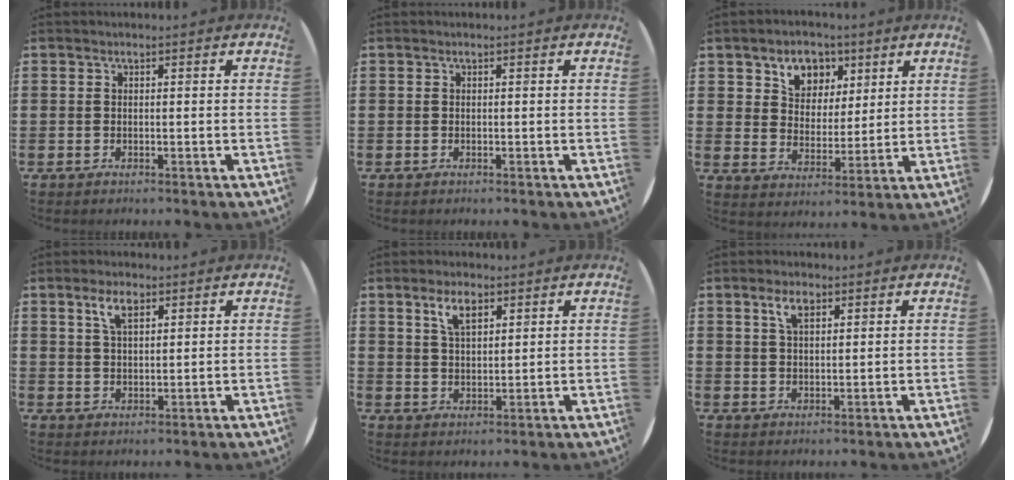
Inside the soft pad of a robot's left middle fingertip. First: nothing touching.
{"total": 0.0}
{"total": 5.9, "force": [3.9, 4.3, 1.1], "torque": [-0.023, -0.002, 0.065]}
{"total": 3.9, "force": [2.4, 1.5, 2.6], "torque": [-0.050, 0.006, 0.040]}
{"total": 4.3, "force": [2.7, 1.8, 2.8], "torque": [-0.054, 0.006, 0.047]}
{"total": 3.0, "force": [1.9, 1.2, 2.1], "torque": [-0.038, 0.004, 0.030]}